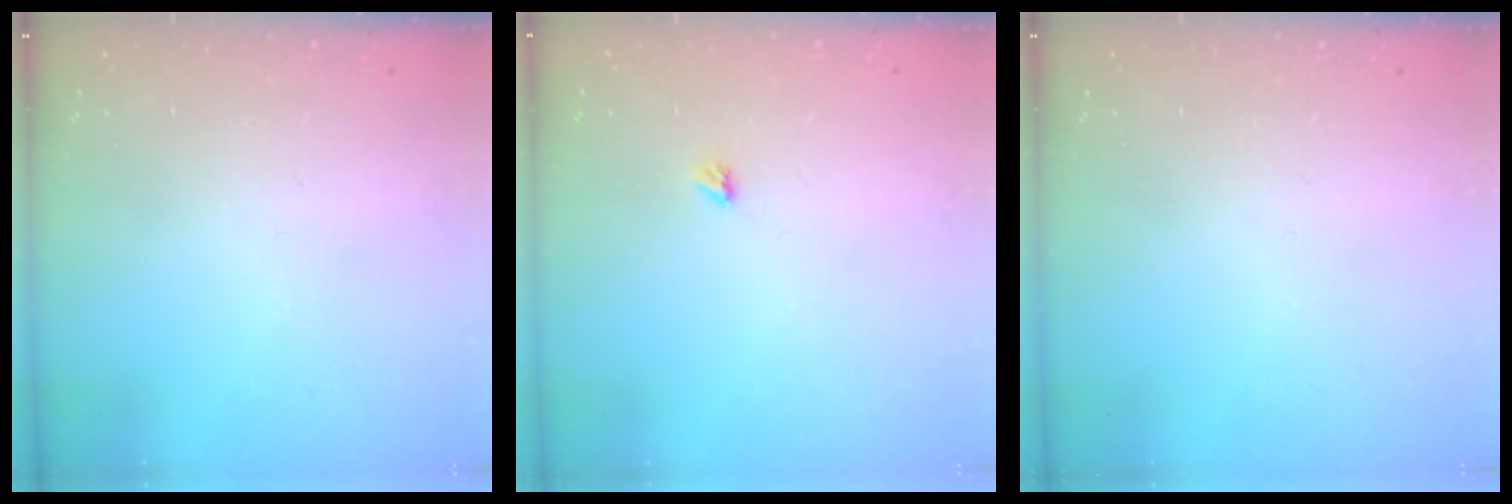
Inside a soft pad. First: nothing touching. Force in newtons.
{"total": 2.9, "press": 2.9, "slide": 0.5}
{"total": 0.0}